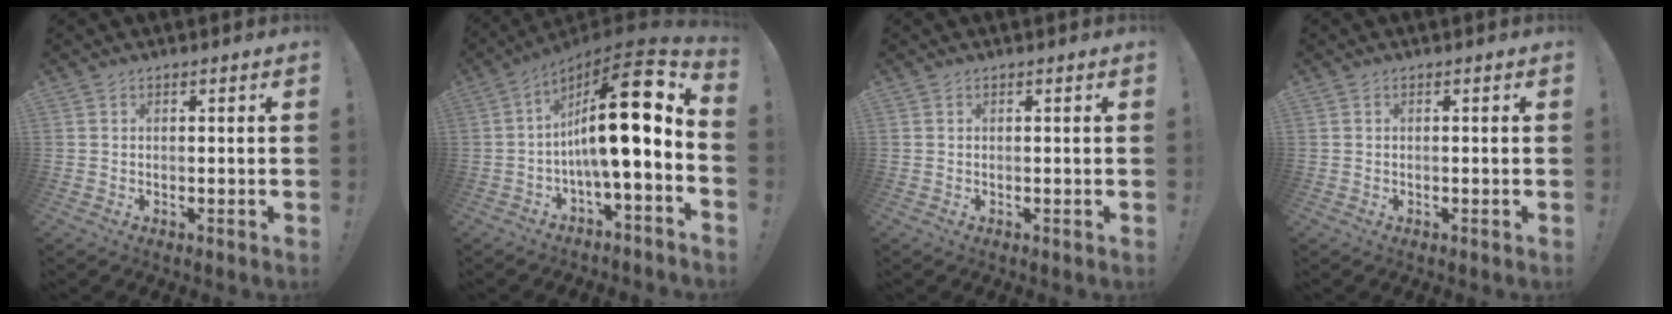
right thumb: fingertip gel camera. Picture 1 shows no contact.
{"total": 18.6, "force": [2.1, 3.8, 18.1], "torque": [-0.286, -0.018, 0.024]}
{"total": 0.0}
{"total": 0.0}